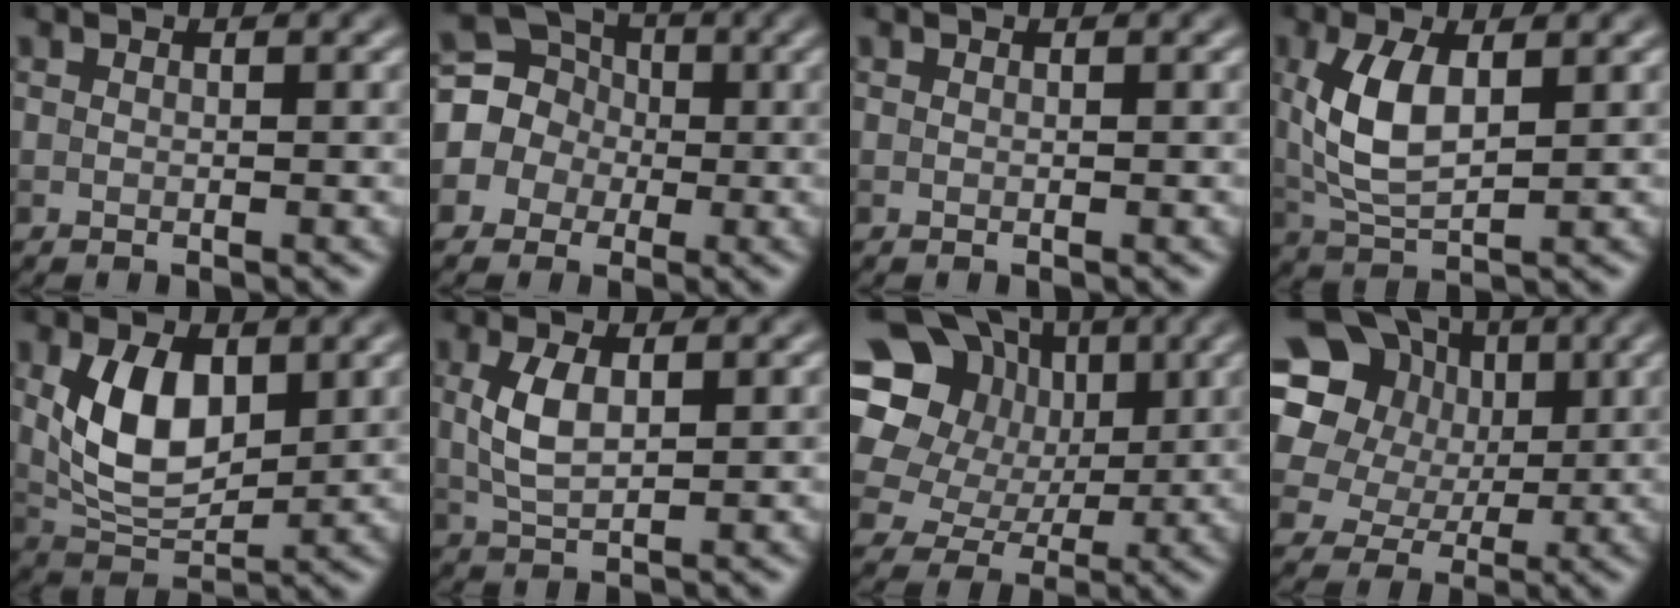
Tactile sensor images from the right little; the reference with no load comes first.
{"total": 6.1, "force": [0.0, 5.8, 1.7], "torque": [-0.029, 0.028, -0.037]}
{"total": 0.0}
{"total": 5.4, "force": [1.1, 2.5, 4.6], "torque": [-0.107, 0.002, 0.026]}
{"total": 6.4, "force": [1.4, 3.7, 5.1], "torque": [-0.107, -0.005, 0.033]}
{"total": 3.3, "force": [0.6, 1.5, 2.9], "torque": [-0.070, 0.000, 0.014]}
{"total": 15.9, "force": [5.1, 13.4, 6.8], "torque": [-0.166, 0.039, 0.081]}
{"total": 18.5, "force": [6.5, 15.5, 7.7], "torque": [-0.198, 0.043, 0.107]}